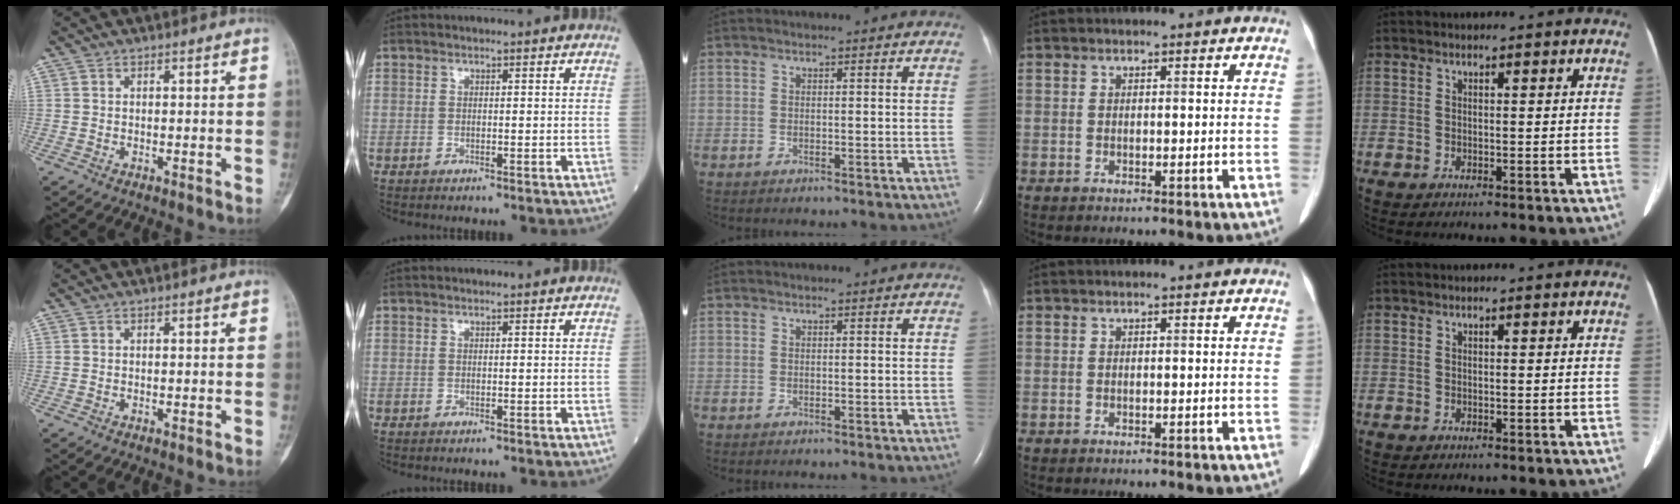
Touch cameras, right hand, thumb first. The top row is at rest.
{}